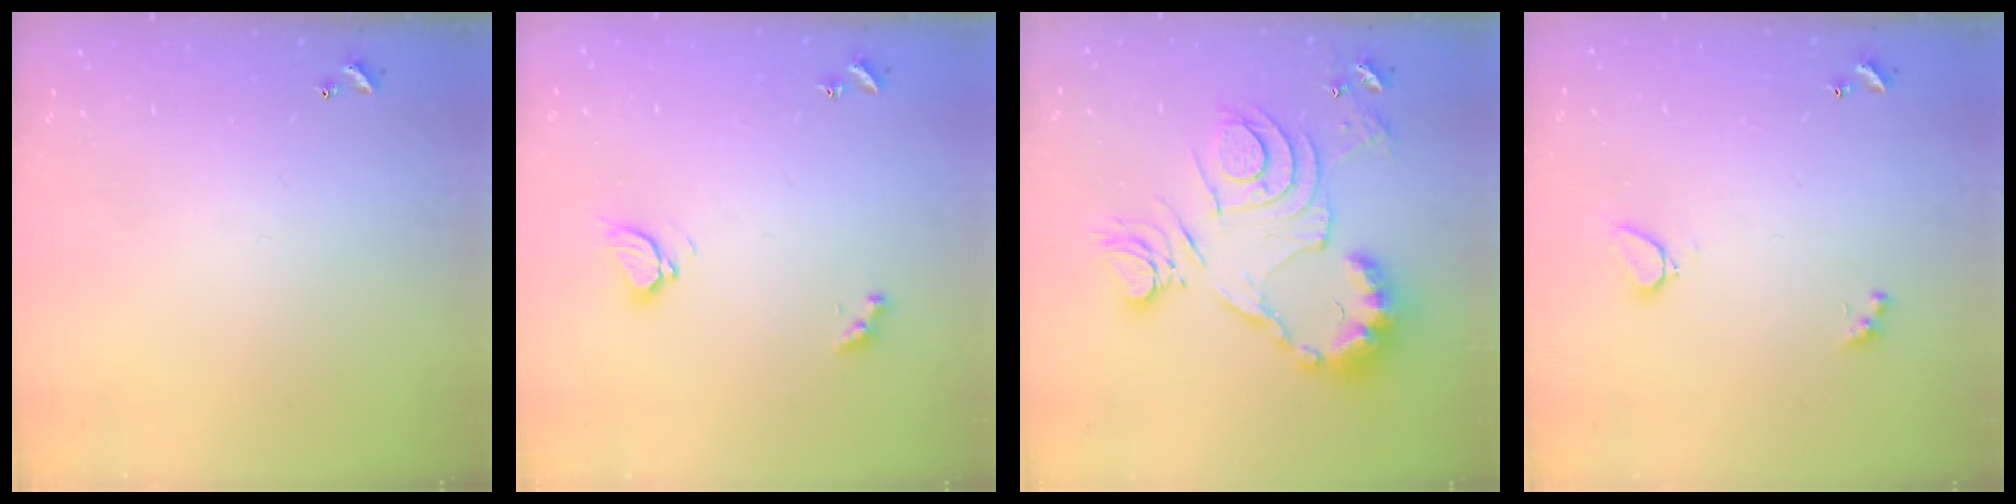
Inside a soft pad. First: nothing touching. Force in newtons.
{"total": 3.4, "press": 3.3, "slide": 0.4}
{"total": 17.7, "press": 17.6, "slide": 1.4}
{"total": 3.7, "press": 3.6, "slide": 0.7}